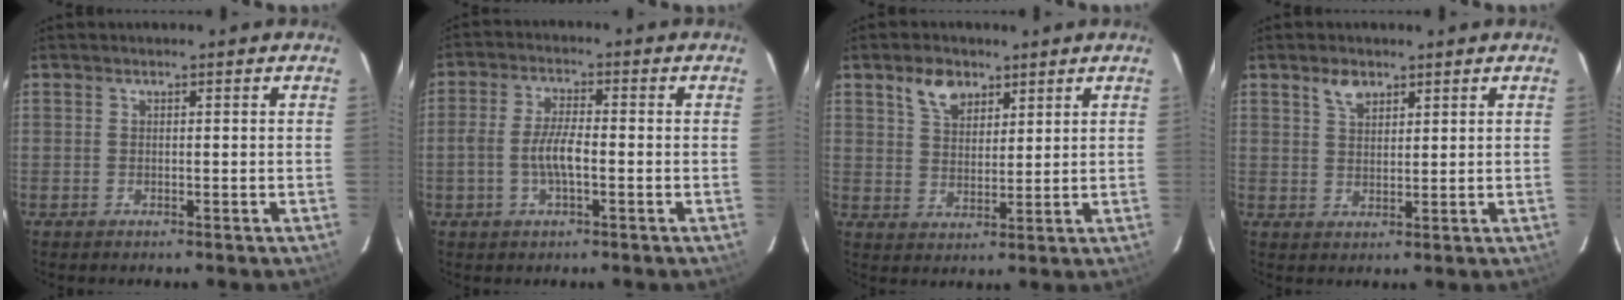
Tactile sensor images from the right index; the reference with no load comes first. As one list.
[{"total": 5.6, "force": [-1.5, 1.7, 5.1], "torque": [-0.107, 0.006, -0.029]}, {"total": 6.2, "force": [3.8, 3.6, 3.2], "torque": [-0.051, 0.011, 0.072]}, {"total": 3.5, "force": [2.3, 1.9, 1.8], "torque": [-0.030, 0.008, 0.044]}]